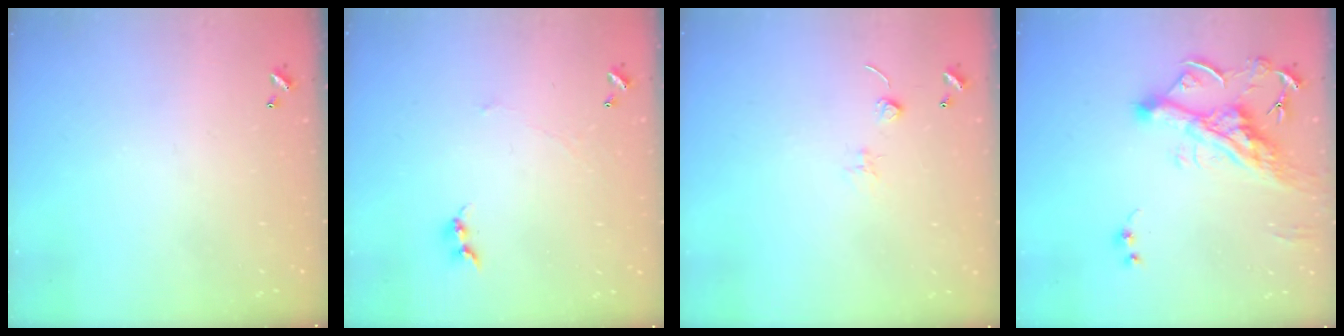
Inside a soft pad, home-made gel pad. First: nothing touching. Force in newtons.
{"total": 1.2, "press": 1.1, "slide": 0.5}
{"total": 0.0}
{"total": 10.4, "press": 10.3, "slide": 1.5}